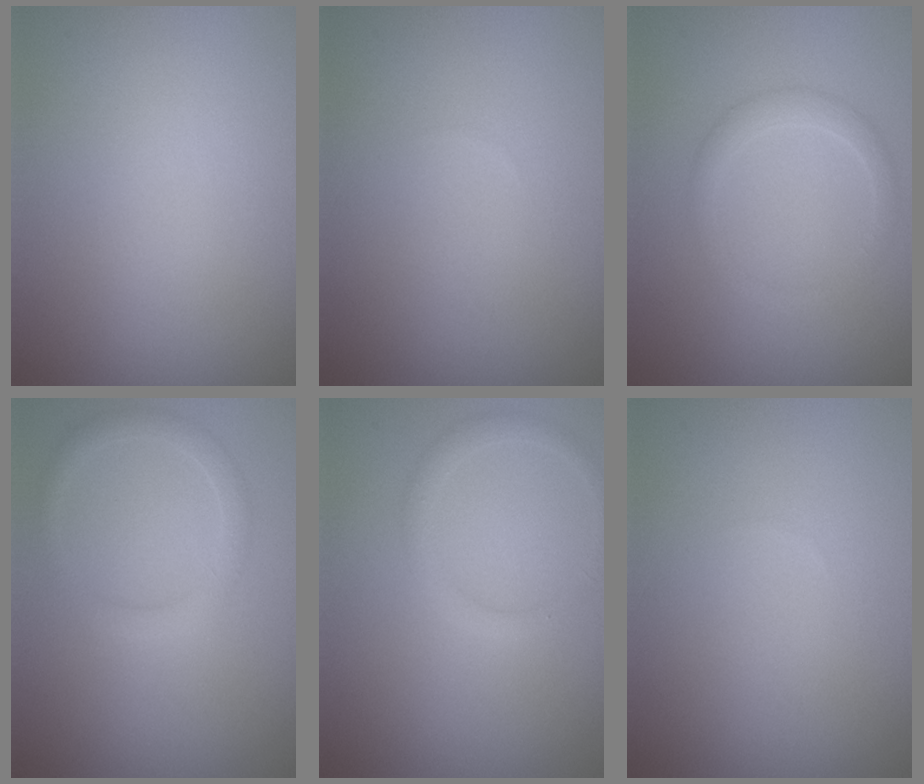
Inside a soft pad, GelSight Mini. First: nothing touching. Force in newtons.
{"total": 0.0}
{"total": 1.5, "press": 1.5, "slide": 0.2}
{"total": 1.7, "press": 1.7, "slide": 0.1}
{"total": 1.5, "press": 1.5, "slide": 0.1}
{"total": 0.0}